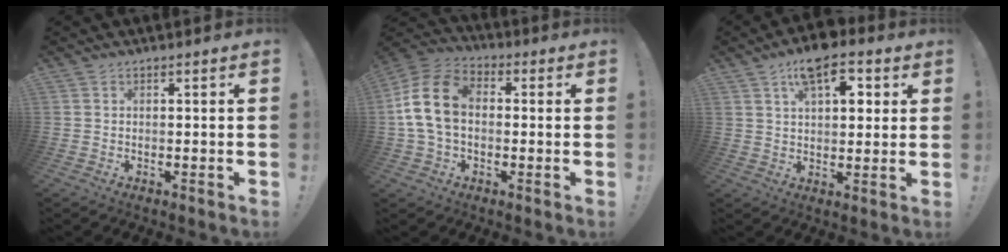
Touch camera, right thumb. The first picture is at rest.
{"total": 16.1, "force": [1.0, 11.1, 11.7], "torque": [-0.214, 0.024, 0.024]}
{"total": 12.5, "force": [6.1, 6.5, 8.7], "torque": [-0.118, -0.022, 0.106]}